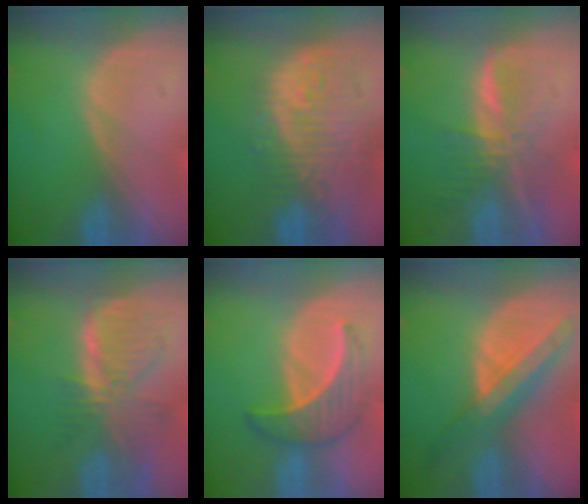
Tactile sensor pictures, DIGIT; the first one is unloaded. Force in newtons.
{"total": 12.0, "press": 10.7, "slide": 5.4}
{"total": 7.8, "press": 6.5, "slide": 4.2}
{"total": 7.7, "press": 6.9, "slide": 3.4}
{"total": 6.7, "press": 6.1, "slide": 2.6}
{"total": 8.5, "press": 7.5, "slide": 3.9}